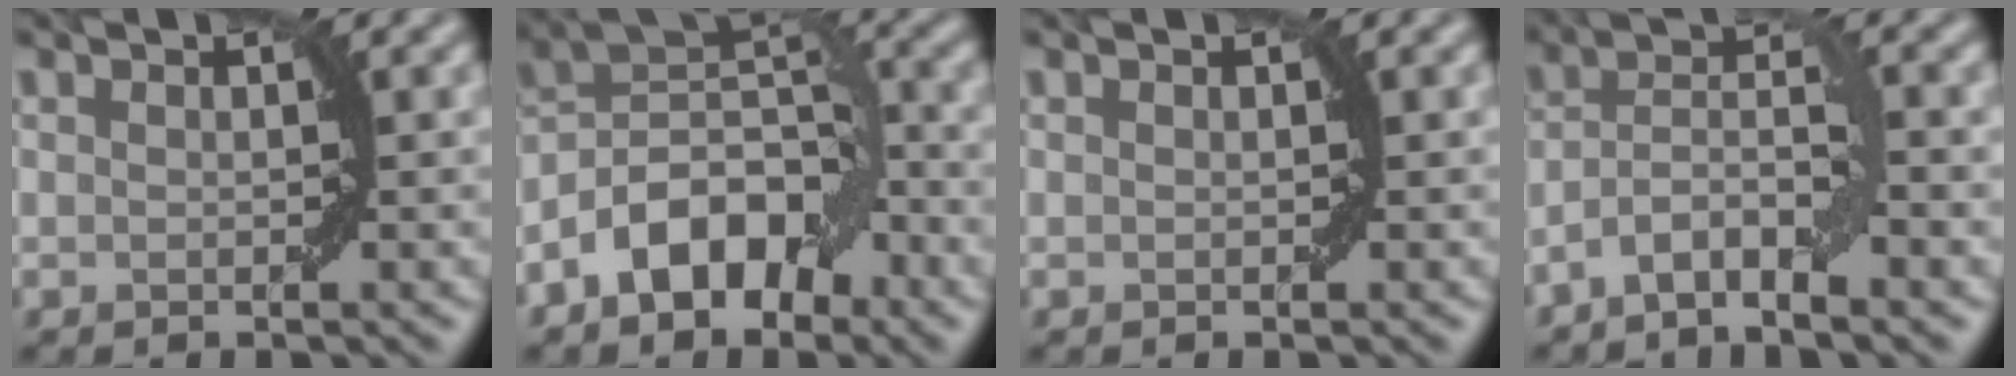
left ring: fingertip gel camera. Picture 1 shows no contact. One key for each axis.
{"total": 8.0, "fx": -4.2, "fy": 4.5, "fz": 5.1, "tx": -0.078, "ty": 0.014, "tz": -0.090}
{"total": 0.0}
{"total": 4.3, "fx": -2.3, "fy": 1.1, "fz": 3.5, "tx": -0.067, "ty": 0.009, "tz": -0.050}